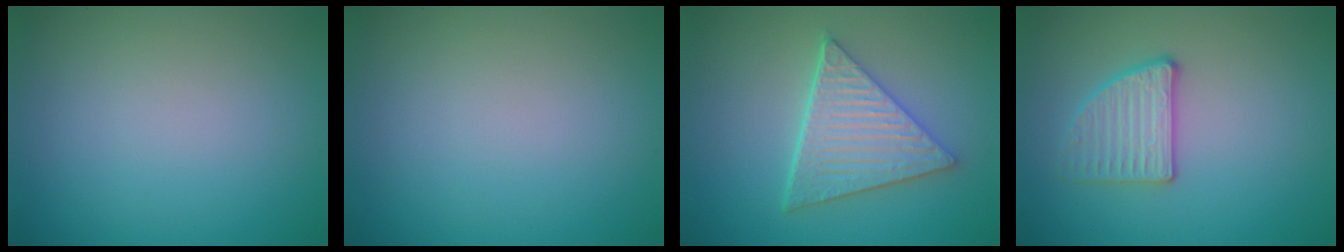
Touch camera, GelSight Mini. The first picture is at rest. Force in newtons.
{"total": 0.0}
{"total": 5.6, "press": 4.5, "slide": 3.4}
{"total": 2.8, "press": 2.7, "slide": 0.6}